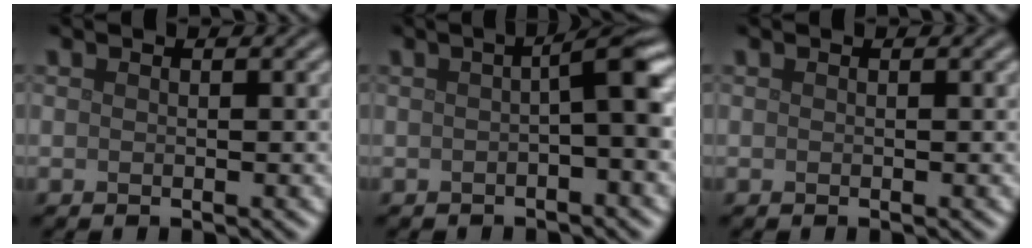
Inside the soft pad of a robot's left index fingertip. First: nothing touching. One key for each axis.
{"total": 3.5, "fx": 0.0, "fy": 0.4, "fz": 3.4, "tx": -0.048, "ty": 0.013, "tz": -0.003}
{"total": 0.0}